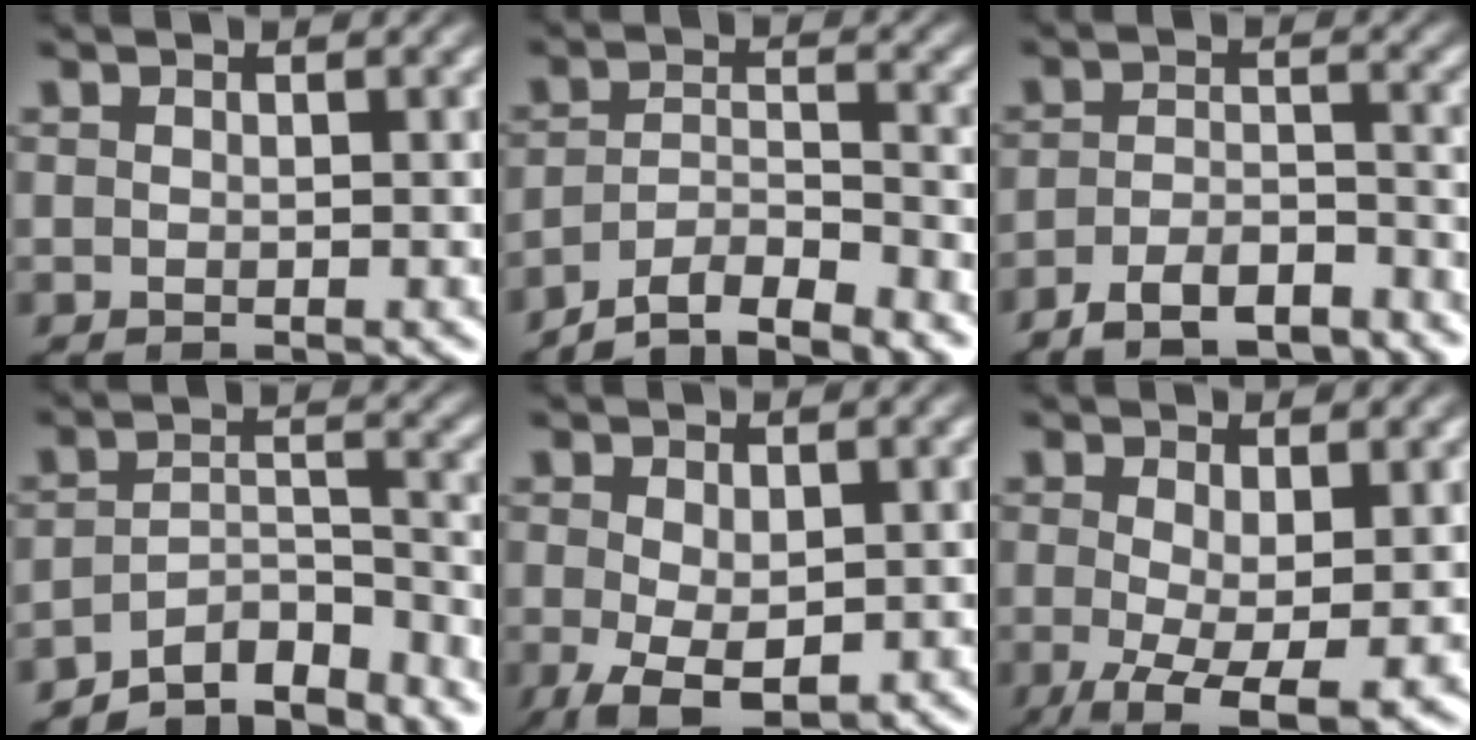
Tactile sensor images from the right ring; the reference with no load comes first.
{"total": 7.2, "force": [-6.0, 3.1, 2.3], "torque": [-0.043, -0.027, -0.097]}
{"total": 5.9, "force": [-5.3, 1.9, 1.9], "torque": [-0.029, -0.019, -0.085]}
{"total": 8.7, "force": [-7.4, 3.2, 3.4], "torque": [-0.058, -0.037, -0.109]}
{"total": 7.0, "force": [-3.7, 3.7, 4.7], "torque": [-0.096, -0.060, -0.023]}
{"total": 6.6, "force": [-3.7, 2.5, 4.8], "torque": [-0.105, -0.059, -0.035]}